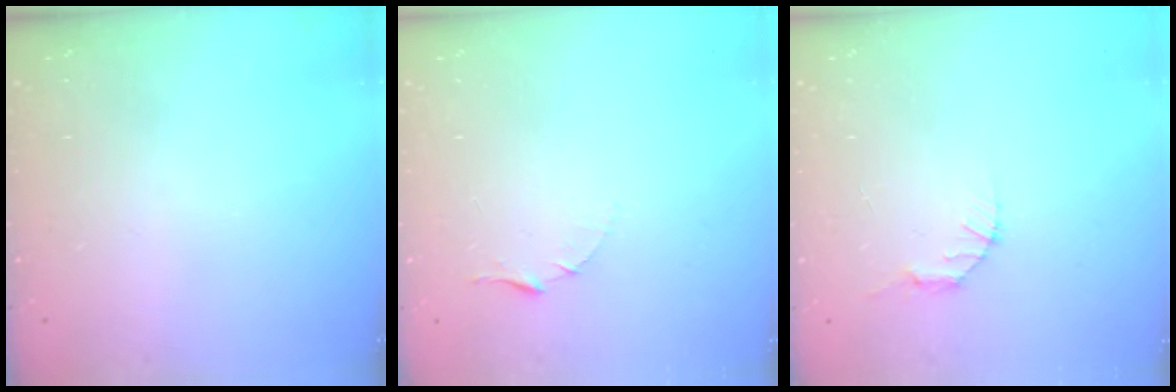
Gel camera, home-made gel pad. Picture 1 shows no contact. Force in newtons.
{"total": 5.4, "press": 5.4, "slide": 0.5}
{"total": 2.8, "press": 2.8, "slide": 0.4}